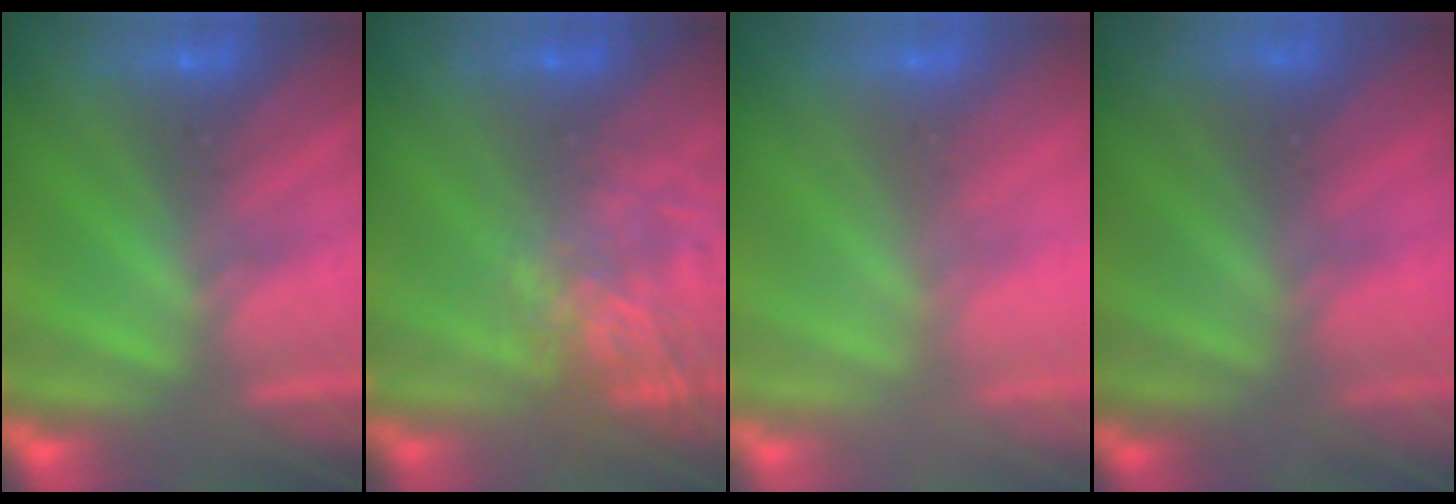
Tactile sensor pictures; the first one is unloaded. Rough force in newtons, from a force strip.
{"total": 7.7}
{"total": 2.7}
{"total": 7.5}